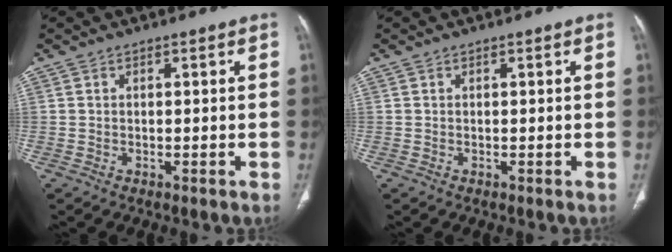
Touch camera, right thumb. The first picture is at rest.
{"total": 0.0}